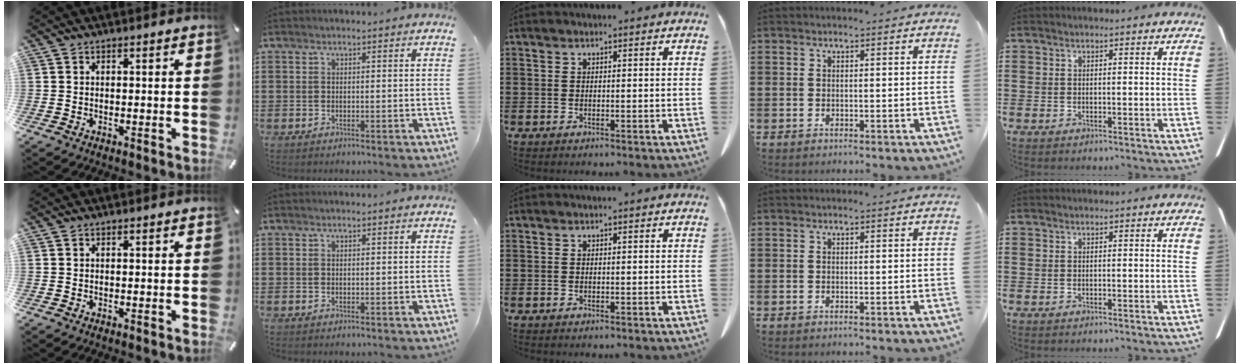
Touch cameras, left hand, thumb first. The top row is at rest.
{}